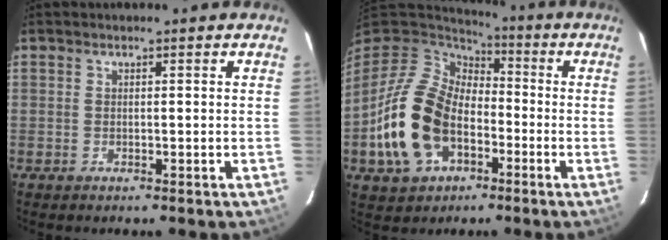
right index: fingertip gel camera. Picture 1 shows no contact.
{"total": 20.5, "force": [-5.7, 13.3, 14.4], "torque": [-0.338, -0.001, -0.088]}